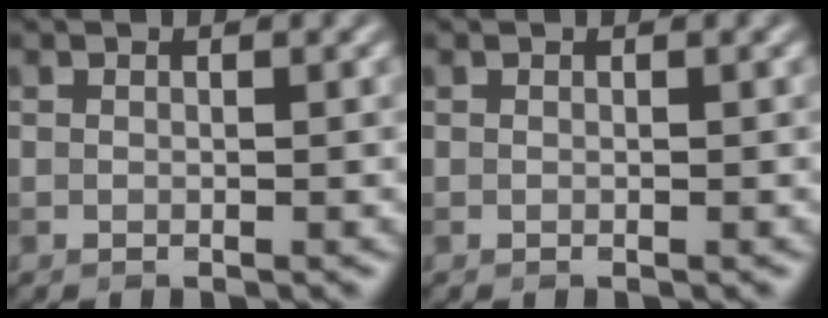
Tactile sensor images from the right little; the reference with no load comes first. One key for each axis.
{"total": 0.0}